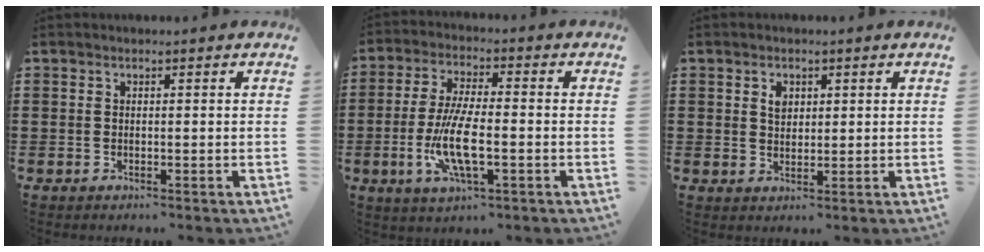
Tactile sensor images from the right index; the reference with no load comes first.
{"total": 8.8, "force": [-2.5, 2.6, 8.0], "torque": [-0.173, -0.012, -0.050]}
{"total": 2.2, "force": [0.9, 1.6, 1.3], "torque": [-0.021, 0.003, 0.015]}